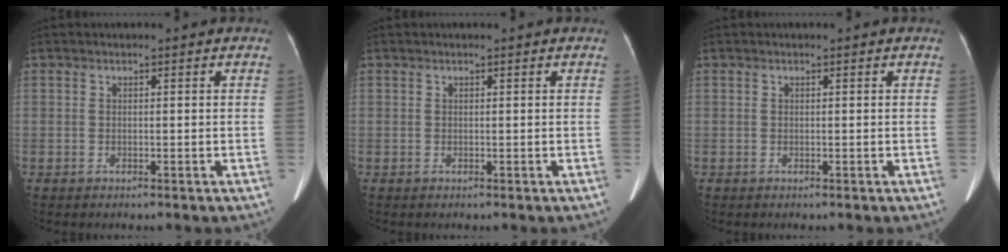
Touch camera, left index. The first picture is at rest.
{"total": 0.0}
{"total": 0.0}